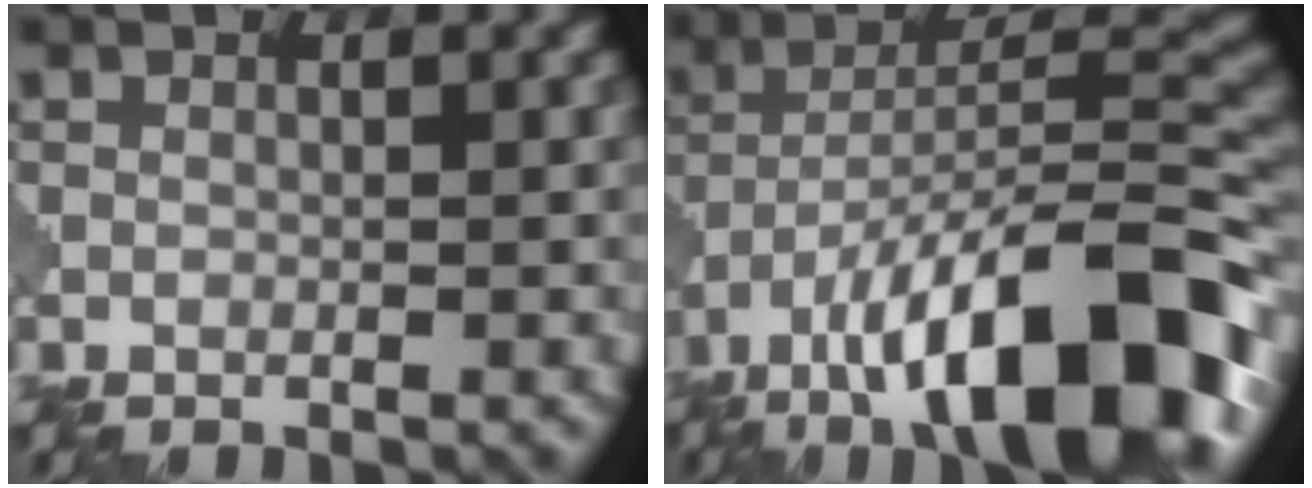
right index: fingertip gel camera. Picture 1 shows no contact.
{"total": 15.4, "force": [-9.6, 4.7, 11.1], "torque": [-0.167, 0.020, -0.156]}